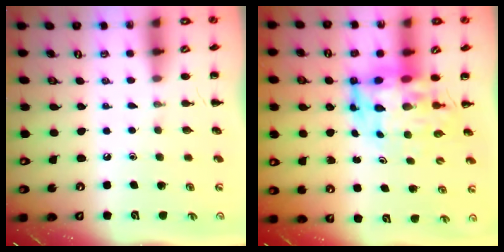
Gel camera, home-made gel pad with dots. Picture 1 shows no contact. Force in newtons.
{"total": 7.7, "press": 7.4, "slide": 2.1}